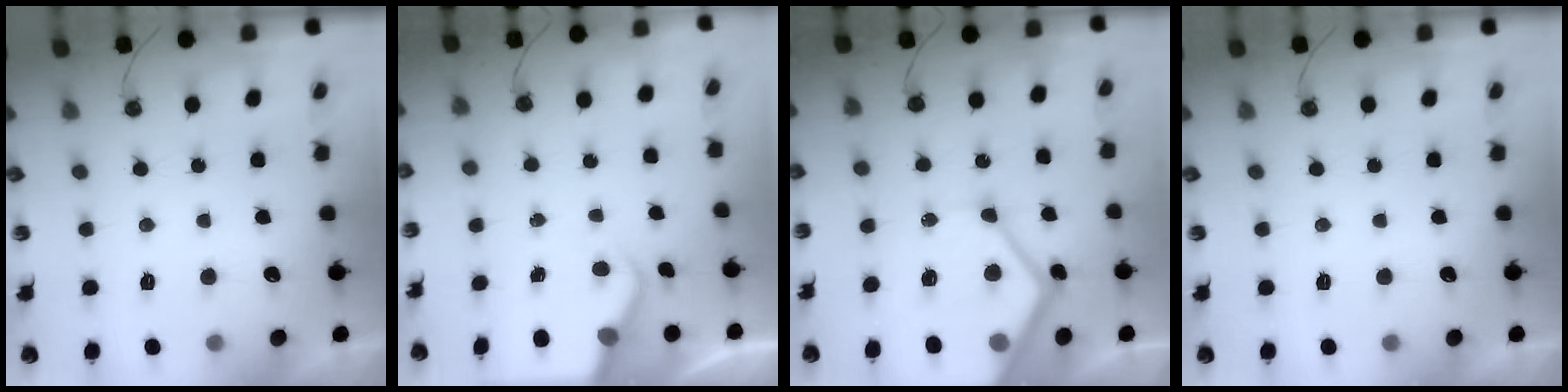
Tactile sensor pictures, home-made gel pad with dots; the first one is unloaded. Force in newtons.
{"total": 4.1, "press": 4.1, "slide": 0.3}
{"total": 18.9, "press": 18.8, "slide": 1.9}
{"total": 0.0}